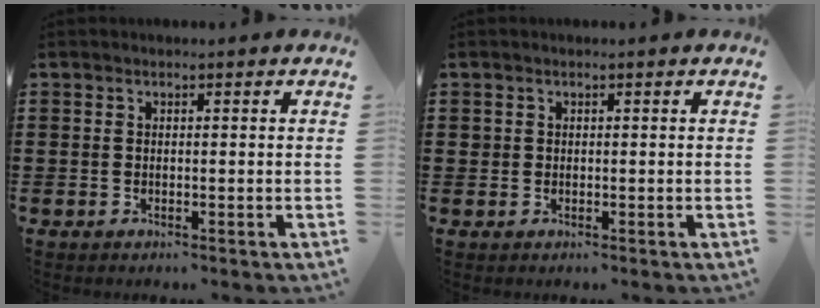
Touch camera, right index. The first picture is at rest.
{"total": 0.7, "force": [0.3, 0.7, 0.1], "torque": [-0.002, 0.005, 0.005]}